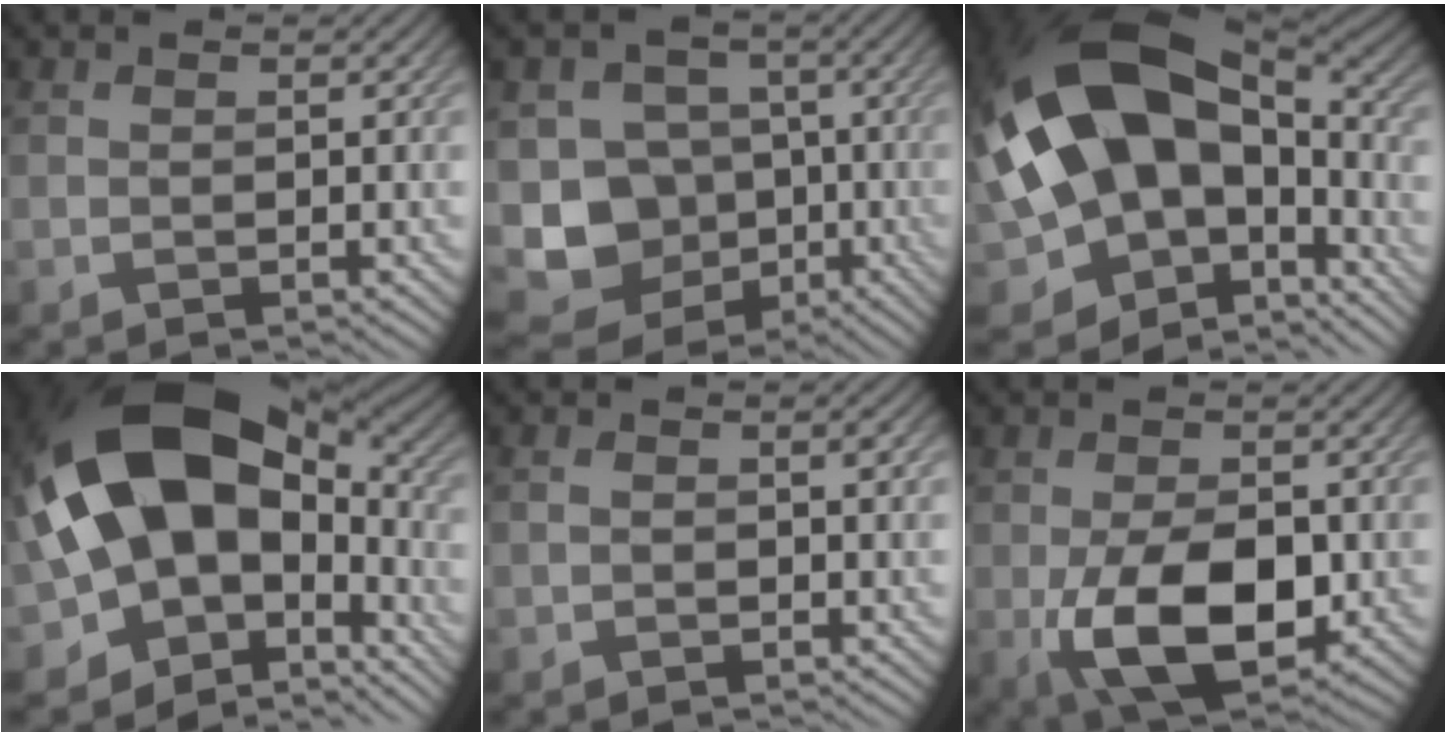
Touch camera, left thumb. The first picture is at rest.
{"total": 10.5, "force": [-3.0, 9.2, 4.0], "torque": [-0.098, -0.022, -0.075]}
{"total": 19.3, "force": [-0.2, 12.5, 14.7], "torque": [-0.287, -0.006, 0.010]}
{"total": 17.6, "force": [-0.7, 11.7, 13.1], "torque": [-0.231, 0.000, -0.008]}
{"total": 1.7, "force": [0.0, 1.0, 1.4], "torque": [-0.022, 0.001, -0.002]}
{"total": 10.2, "force": [-2.5, 5.6, 8.2], "torque": [-0.165, -0.023, -0.036]}